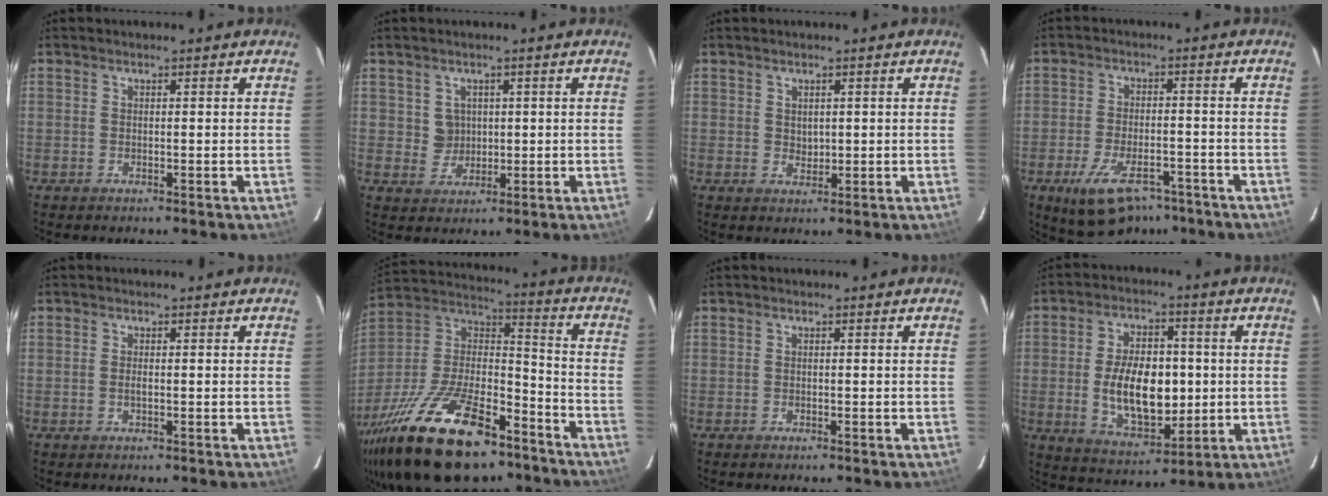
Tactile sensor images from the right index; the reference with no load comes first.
{"total": 3.4, "force": [0.9, 3.2, 0.3], "torque": [-0.002, 0.010, 0.021]}
{"total": 1.7, "force": [0.7, 1.5, 0.6], "torque": [-0.005, 0.000, 0.017]}
{"total": 12.5, "force": [-8.2, 5.7, 7.5], "torque": [-0.158, -0.020, -0.131]}
{"total": 0.6, "force": [-0.1, 0.2, 0.6], "torque": [-0.012, -0.002, -0.002]}
{"total": 31.1, "force": [-19.8, 13.0, 20.2], "torque": [-0.402, -0.019, -0.317]}
{"total": 0.0}
{"total": 14.0, "force": [-0.7, 7.8, 11.6], "torque": [-0.216, 0.002, 0.005]}